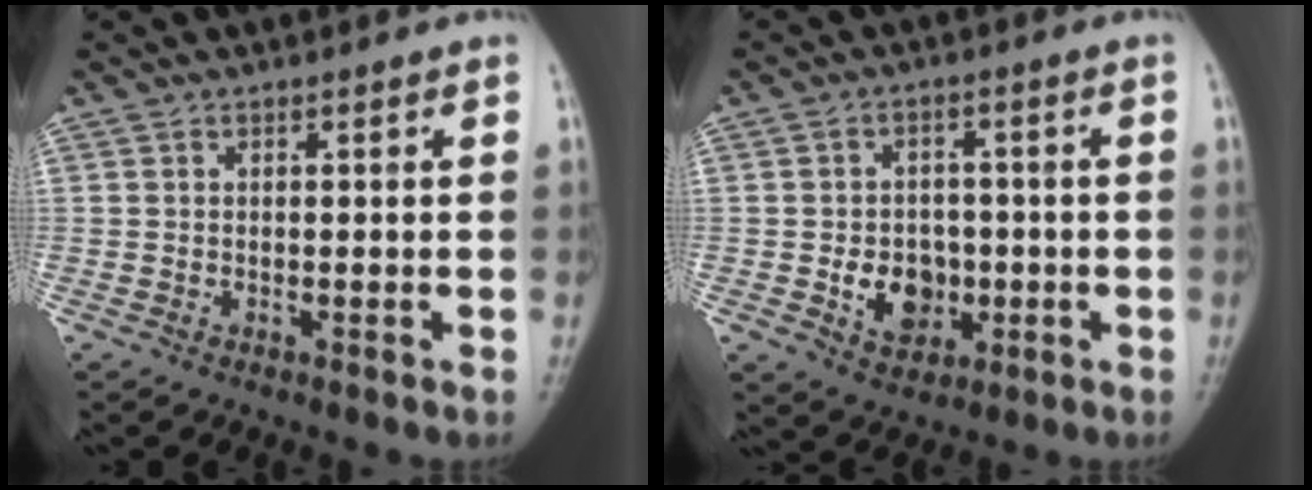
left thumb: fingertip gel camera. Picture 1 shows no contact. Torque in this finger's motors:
{"motor_torque": [0.80, 0.87, 0.39, 0.15, 0.00]}